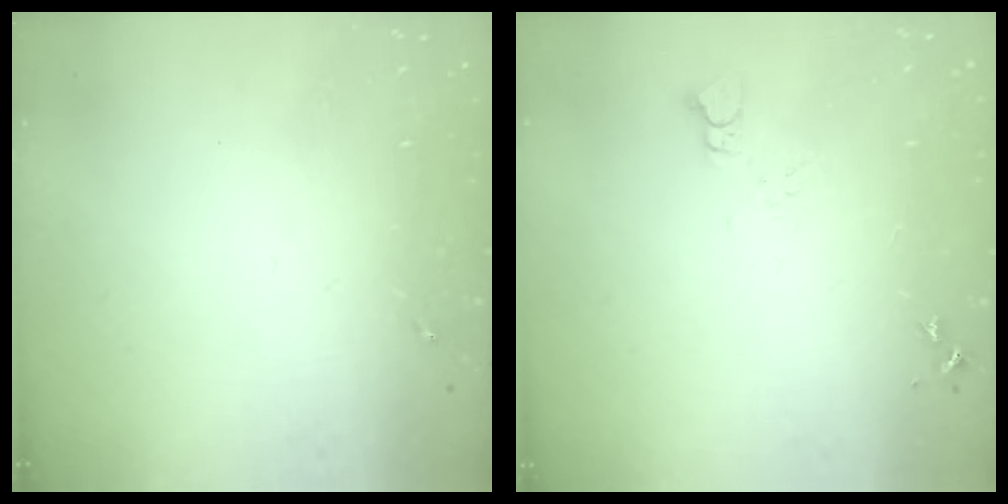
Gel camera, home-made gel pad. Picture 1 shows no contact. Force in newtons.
{"total": 3.5, "press": 3.5, "slide": 0.4}